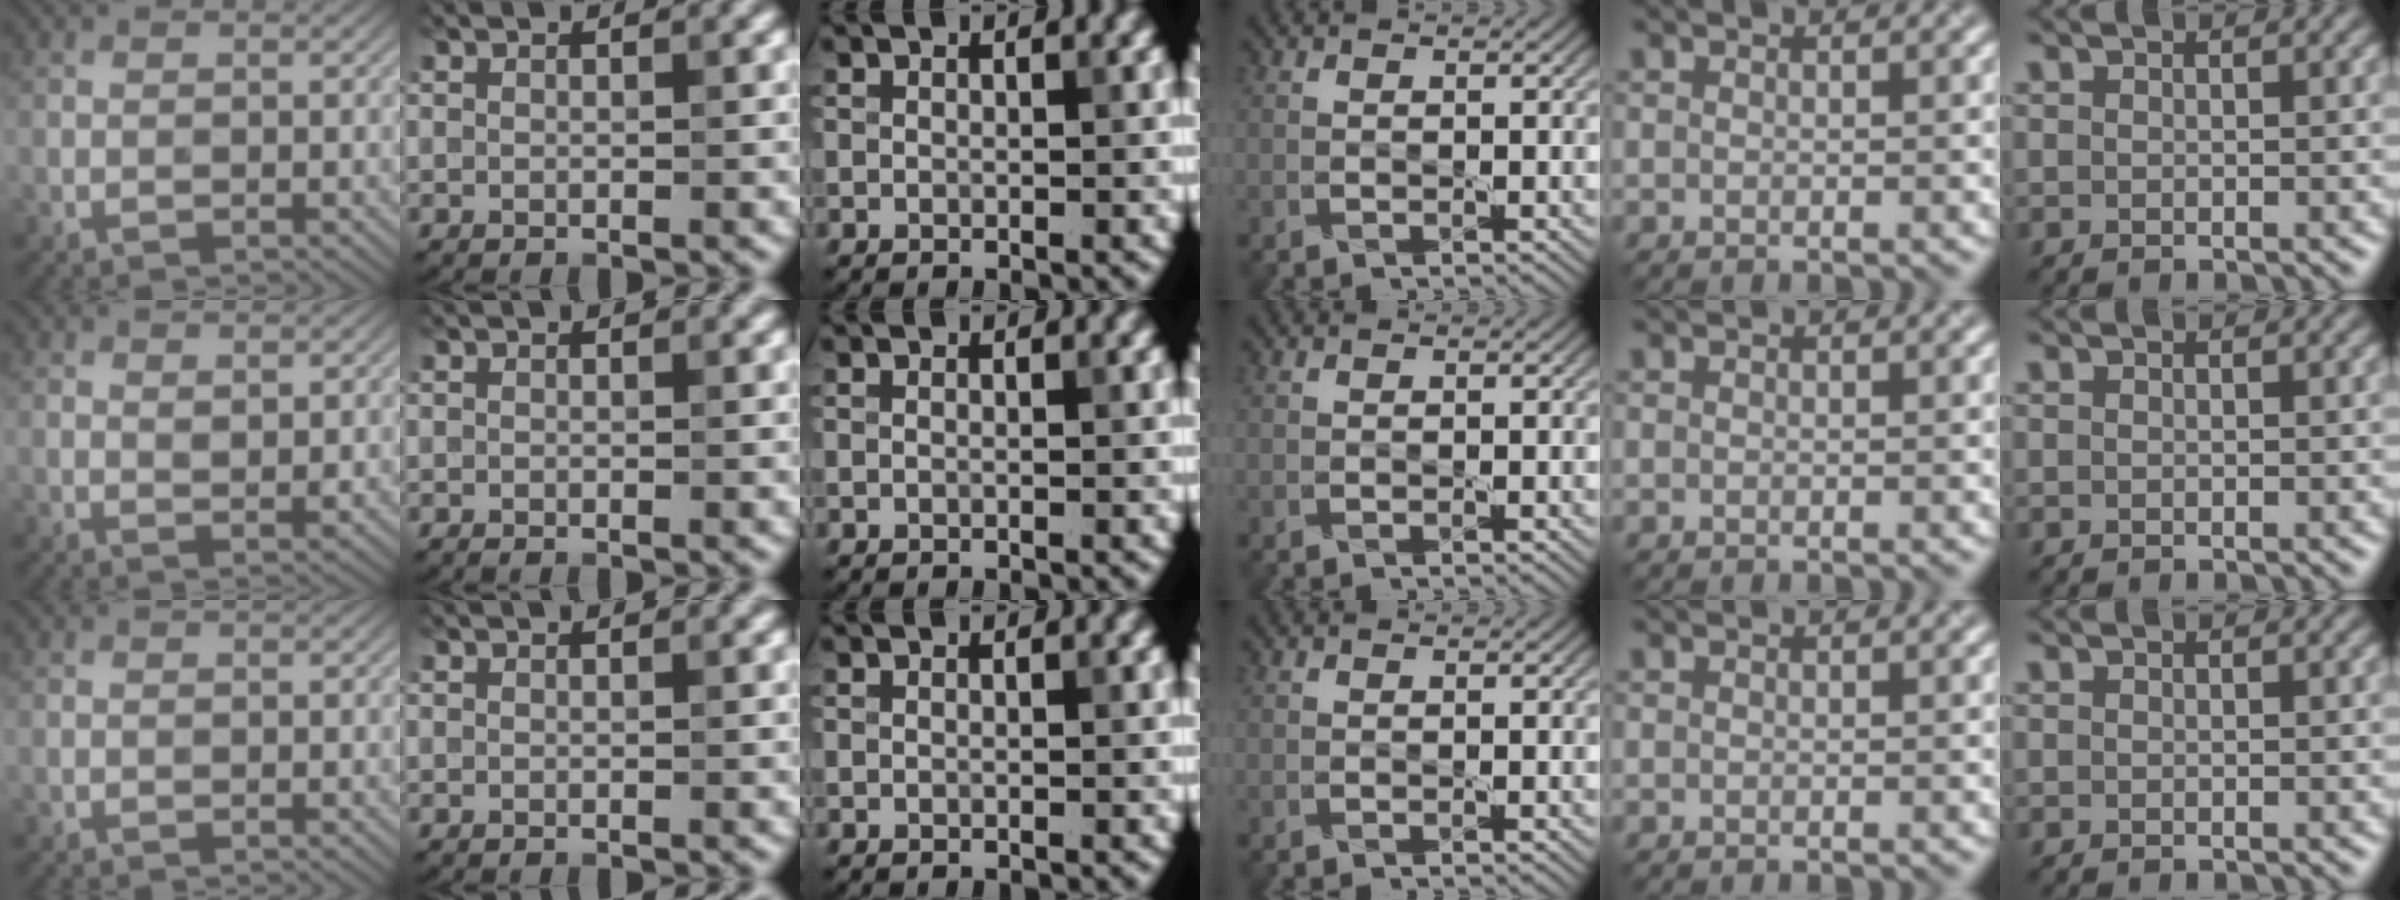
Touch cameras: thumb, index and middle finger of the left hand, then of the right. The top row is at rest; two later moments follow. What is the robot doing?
{"motion": "squeeze", "object": "sponge"}